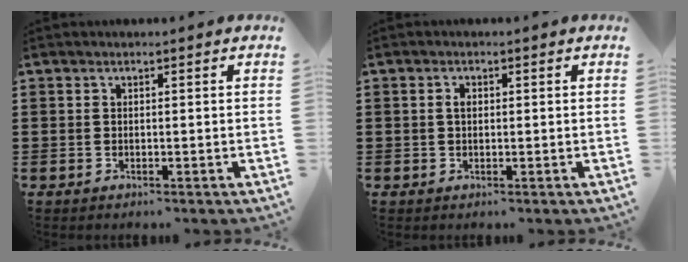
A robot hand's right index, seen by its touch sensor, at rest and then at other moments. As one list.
[{"total": 1.3, "force": [0.2, 0.8, 1.1], "torque": [-0.023, 0.005, 0.002]}]